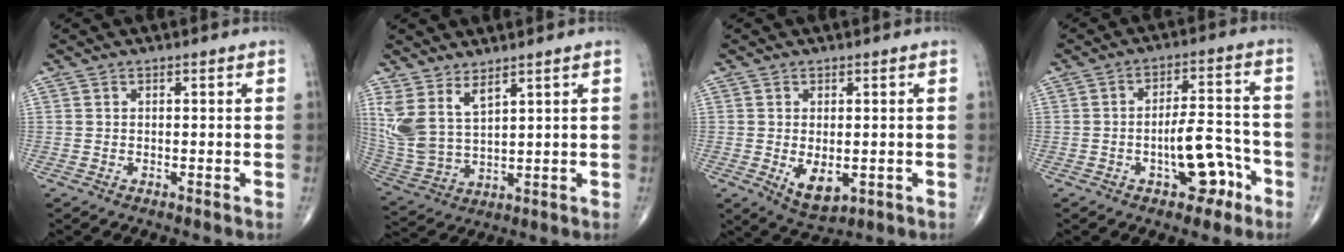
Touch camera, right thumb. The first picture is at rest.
{"total": 9.5, "force": [5.8, 4.1, 6.4], "torque": [-0.135, -0.029, 0.136]}
{"total": 5.9, "force": [-1.1, 3.2, 4.8], "torque": [-0.070, -0.014, -0.005]}
{"total": 9.6, "force": [-4.1, 4.5, 7.4], "torque": [-0.092, 0.043, -0.057]}